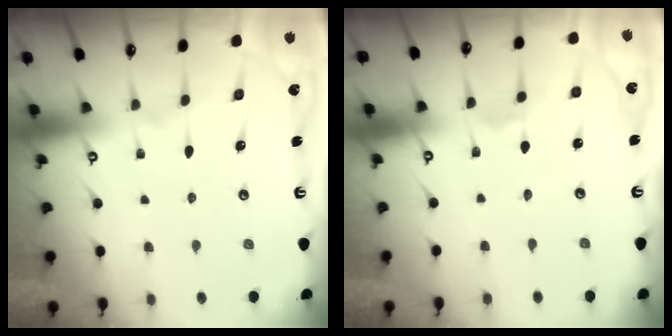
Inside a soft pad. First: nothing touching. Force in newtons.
{"total": 0.7, "press": 0.7, "slide": 0.1}